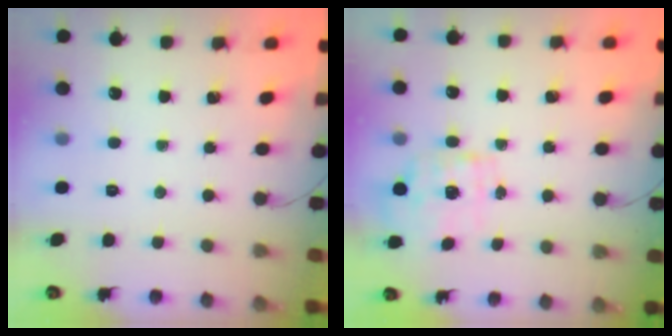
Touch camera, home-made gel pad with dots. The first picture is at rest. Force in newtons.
{"total": 2.2, "press": 2.1, "slide": 0.4}